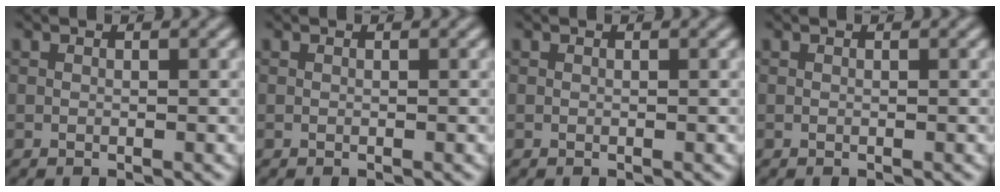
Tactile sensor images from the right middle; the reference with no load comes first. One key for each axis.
{"total": 0.0}
{"total": 0.0}
{"total": 0.0}